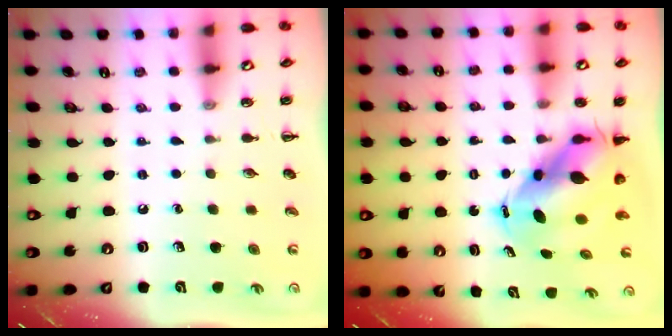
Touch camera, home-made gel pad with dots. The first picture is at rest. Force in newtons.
{"total": 8.1, "press": 7.8, "slide": 2.4}